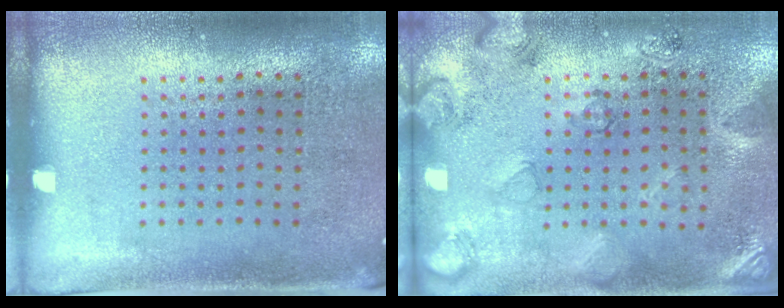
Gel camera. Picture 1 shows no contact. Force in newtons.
{"total": 2.6, "press": 1.7, "slide": 1.9}